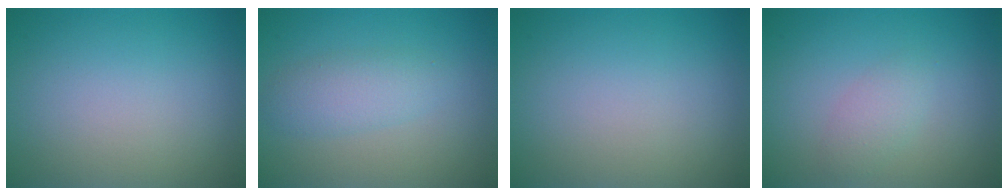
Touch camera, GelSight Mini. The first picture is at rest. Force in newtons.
{"total": 2.6, "press": 2.6, "slide": 0.1}
{"total": 0.0}
{"total": 1.7, "press": 1.7, "slide": 0.1}